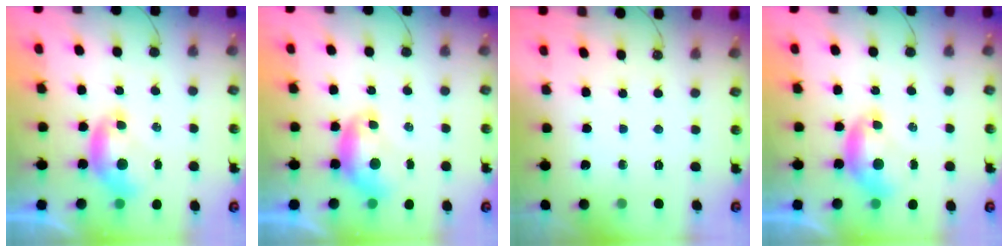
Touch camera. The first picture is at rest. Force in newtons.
{"total": 1.1, "press": 1.0, "slide": 0.3}
{"total": 0.0}
{"total": 0.0}